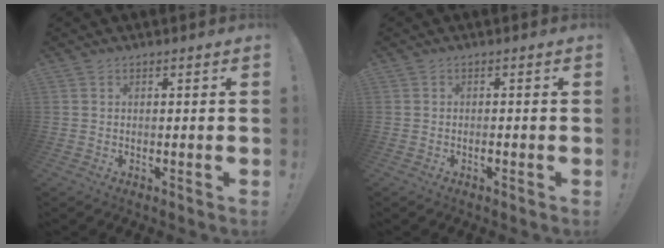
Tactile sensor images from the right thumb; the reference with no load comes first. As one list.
[{"total": 0.9, "force": [-0.6, 0.2, 0.6], "torque": [-0.010, -0.001, -0.009]}]